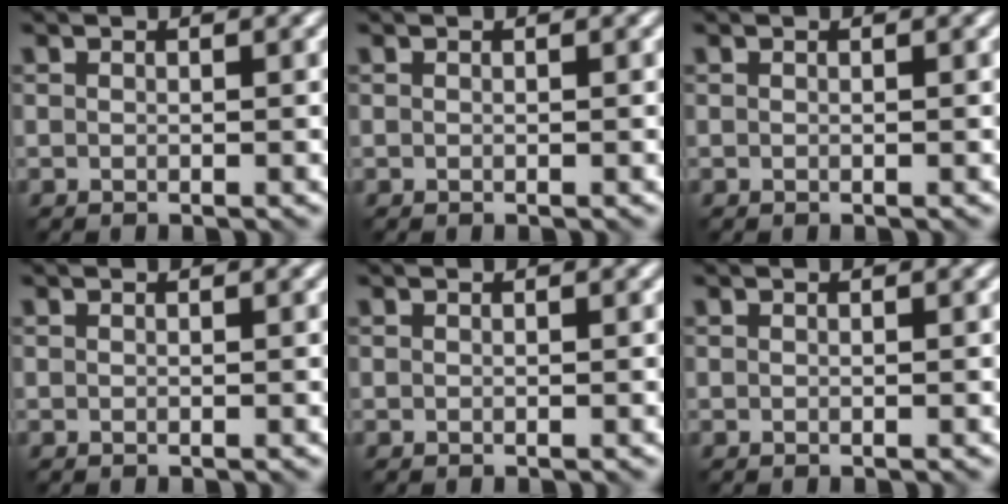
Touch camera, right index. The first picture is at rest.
{"total": 0.0}
{"total": 0.0}
{"total": 0.0}
{"total": 0.0}
{"total": 0.0}